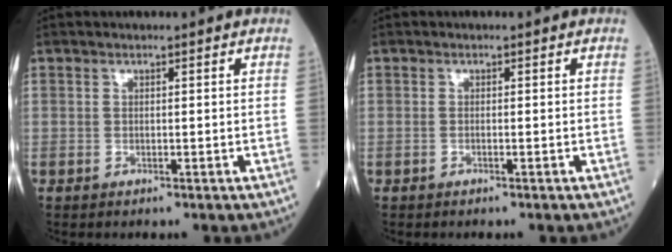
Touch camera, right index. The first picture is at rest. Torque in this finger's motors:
{"motor_torque": [0.03, 0.06, 0.09, 0.01]}